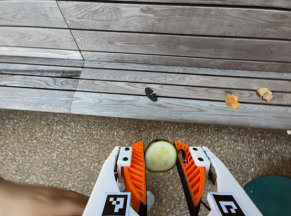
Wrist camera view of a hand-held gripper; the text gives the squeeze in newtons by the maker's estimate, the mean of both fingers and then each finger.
{"total": 7.4, "left": 7.3, "right": 7.5}